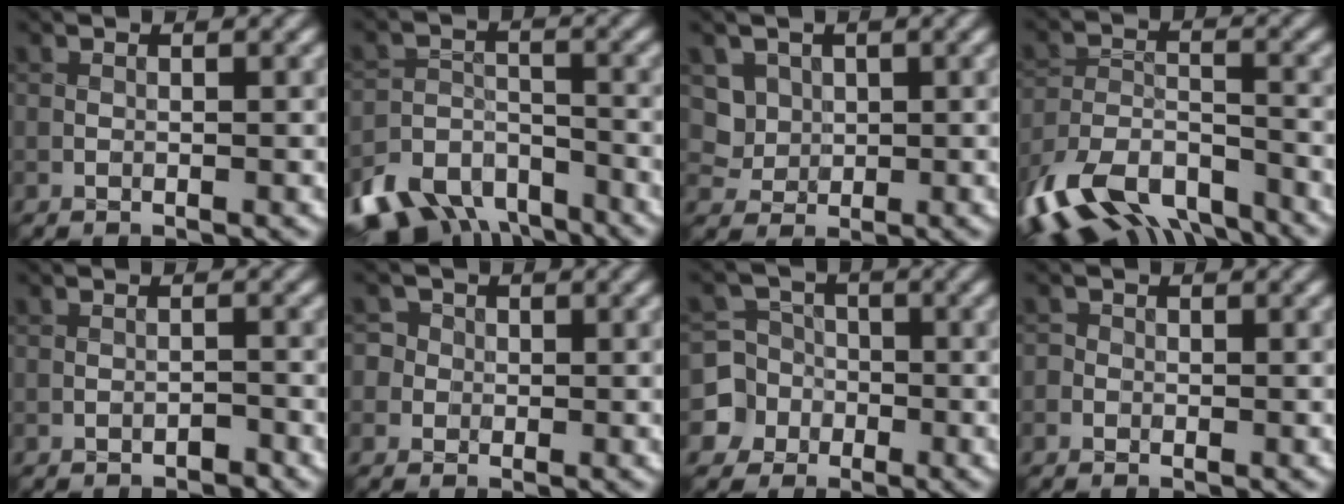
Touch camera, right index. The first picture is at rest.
{"total": 10.4, "force": [-8.4, 5.2, 3.2], "torque": [-0.054, -0.016, -0.132]}
{"total": 2.8, "force": [0.7, 2.6, 0.8], "torque": [-0.015, -0.009, 0.033]}
{"total": 11.2, "force": [-8.3, 5.2, 5.5], "torque": [-0.116, -0.010, -0.144]}
{"total": 0.7, "force": [-0.7, 0.2, 0.2], "torque": [0.002, 0.004, -0.008]}
{"total": 4.6, "force": [0.0, 4.5, 1.3], "torque": [-0.005, 0.030, -0.031]}
{"total": 6.0, "force": [-2.4, 5.5, 0.4], "torque": [0.003, 0.006, -0.068]}
{"total": 1.1, "force": [-0.5, 0.9, 0.1], "torque": [0.012, 0.002, -0.014]}